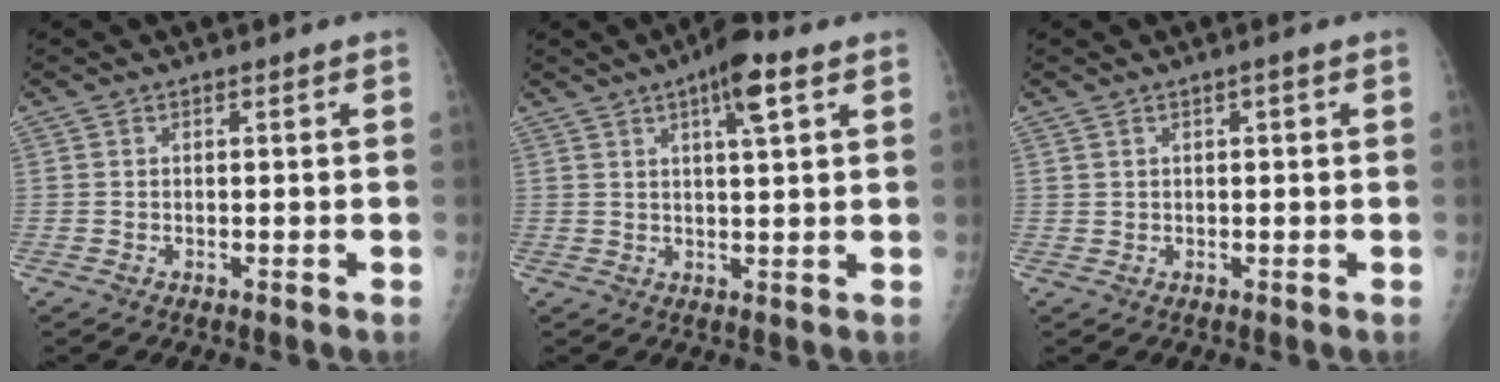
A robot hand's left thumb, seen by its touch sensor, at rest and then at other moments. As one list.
[{"total": 7.1, "force": [3.6, 1.7, 5.9], "torque": [-0.087, -0.005, 0.053]}, {"total": 0.8, "force": [0.5, 0.6, 0.2], "torque": [0.005, -0.001, 0.008]}]